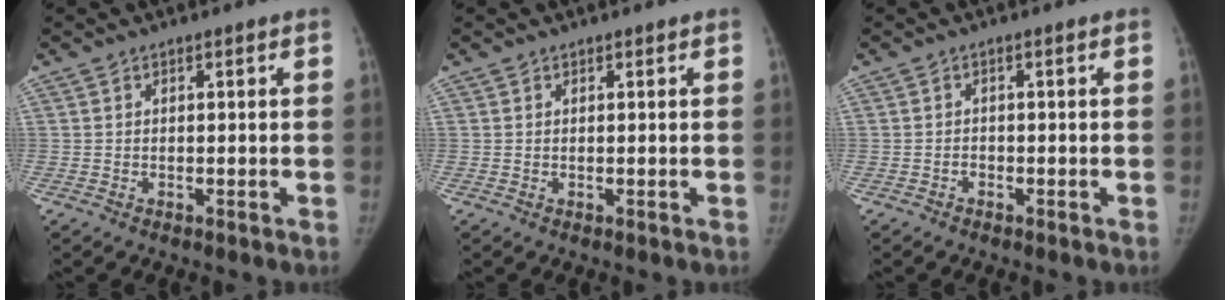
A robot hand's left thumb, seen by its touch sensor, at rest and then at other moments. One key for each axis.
{"total": 0.0}
{"total": 0.9, "fx": -0.6, "fy": 0.6, "fz": 0.1, "tx": 0.006, "ty": 0.005, "tz": -0.014}